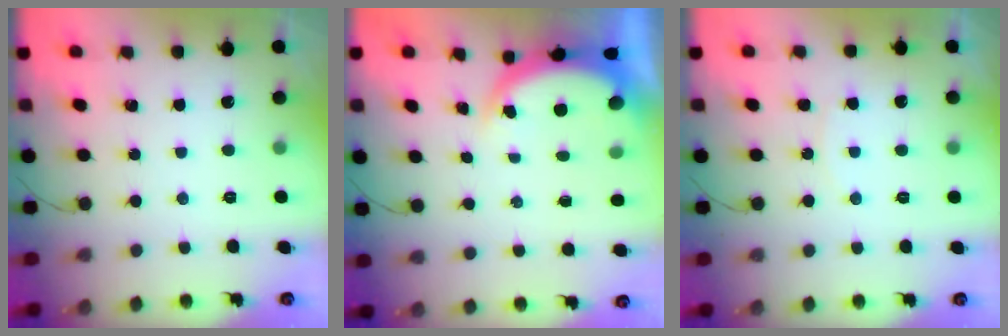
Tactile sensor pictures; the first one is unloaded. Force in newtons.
{"total": 4.8, "press": 4.7, "slide": 1.2}
{"total": 3.4, "press": 3.4, "slide": 0.6}